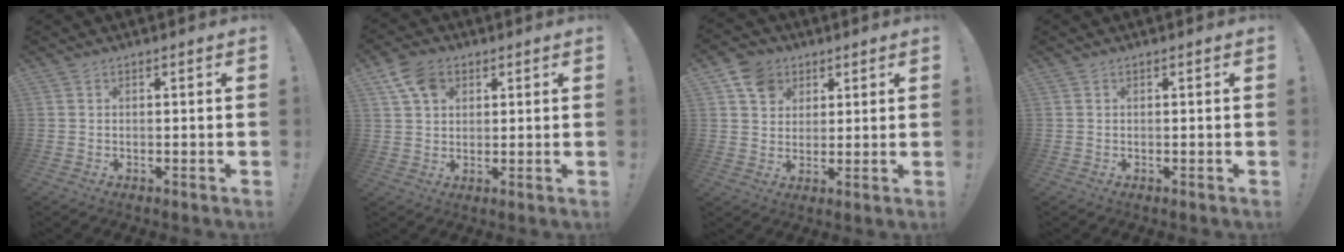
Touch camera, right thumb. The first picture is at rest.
{"total": 8.7, "force": [4.2, 6.3, 4.4], "torque": [-0.072, -0.009, 0.085]}
{"total": 8.5, "force": [4.0, 7.1, 2.3], "torque": [-0.027, -0.024, 0.082]}
{"total": 0.0}